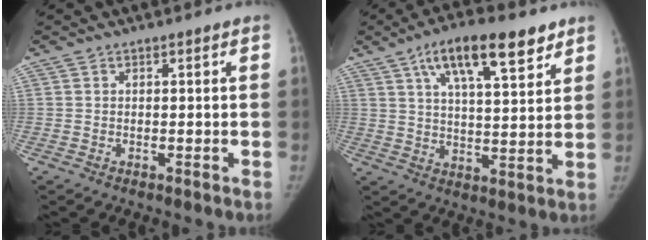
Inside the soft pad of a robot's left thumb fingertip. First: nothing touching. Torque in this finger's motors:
{"motor_torque": [0.16, 0.35, 1.14, -0.84, 0.11]}